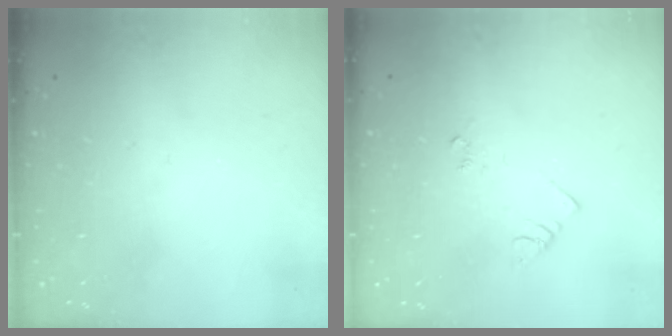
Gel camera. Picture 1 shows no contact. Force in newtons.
{"total": 4.1, "press": 4.1, "slide": 0.4}